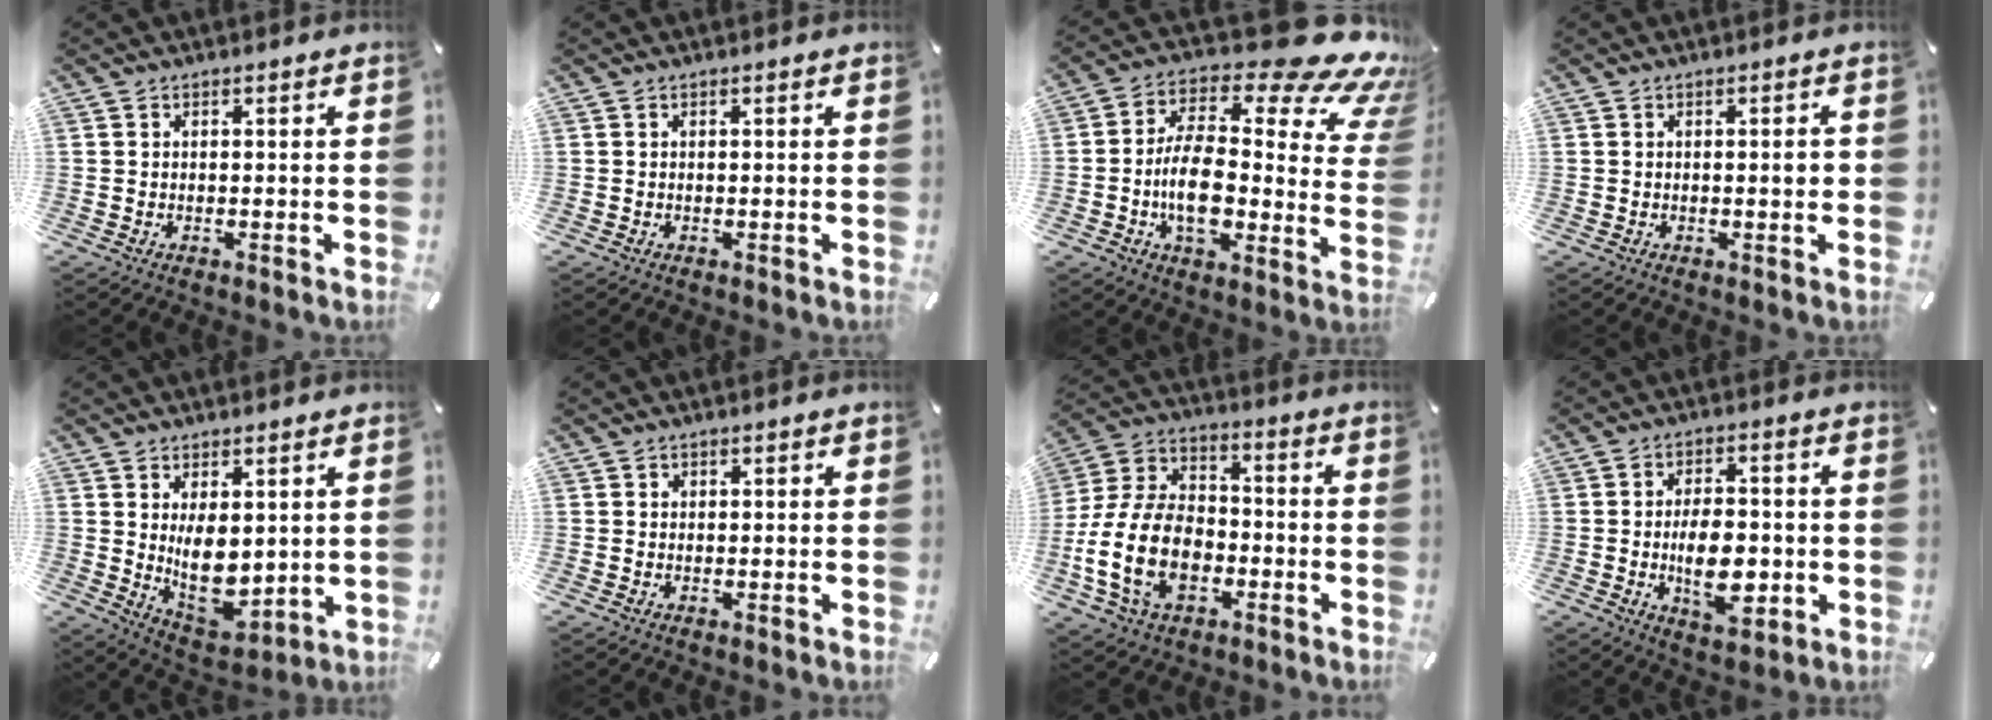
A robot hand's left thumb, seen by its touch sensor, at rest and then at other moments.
{"total": 0.0}
{"total": 20.5, "force": [4.9, 10.9, 16.7], "torque": [-0.275, -0.060, 0.078]}
{"total": 1.9, "force": [0.0, 0.5, 1.8], "torque": [-0.024, -0.001, -0.003]}
{"total": 10.7, "force": [1.6, 7.4, 7.6], "torque": [-0.102, -0.023, 0.033]}
{"total": 0.7, "force": [0.2, 0.6, 0.1], "torque": [-0.001, 0.004, 0.003]}
{"total": 18.4, "force": [-5.4, 12.4, 12.4], "torque": [-0.275, 0.027, -0.095]}
{"total": 11.4, "force": [-2.2, 6.6, 9.0], "torque": [-0.147, -0.007, -0.040]}